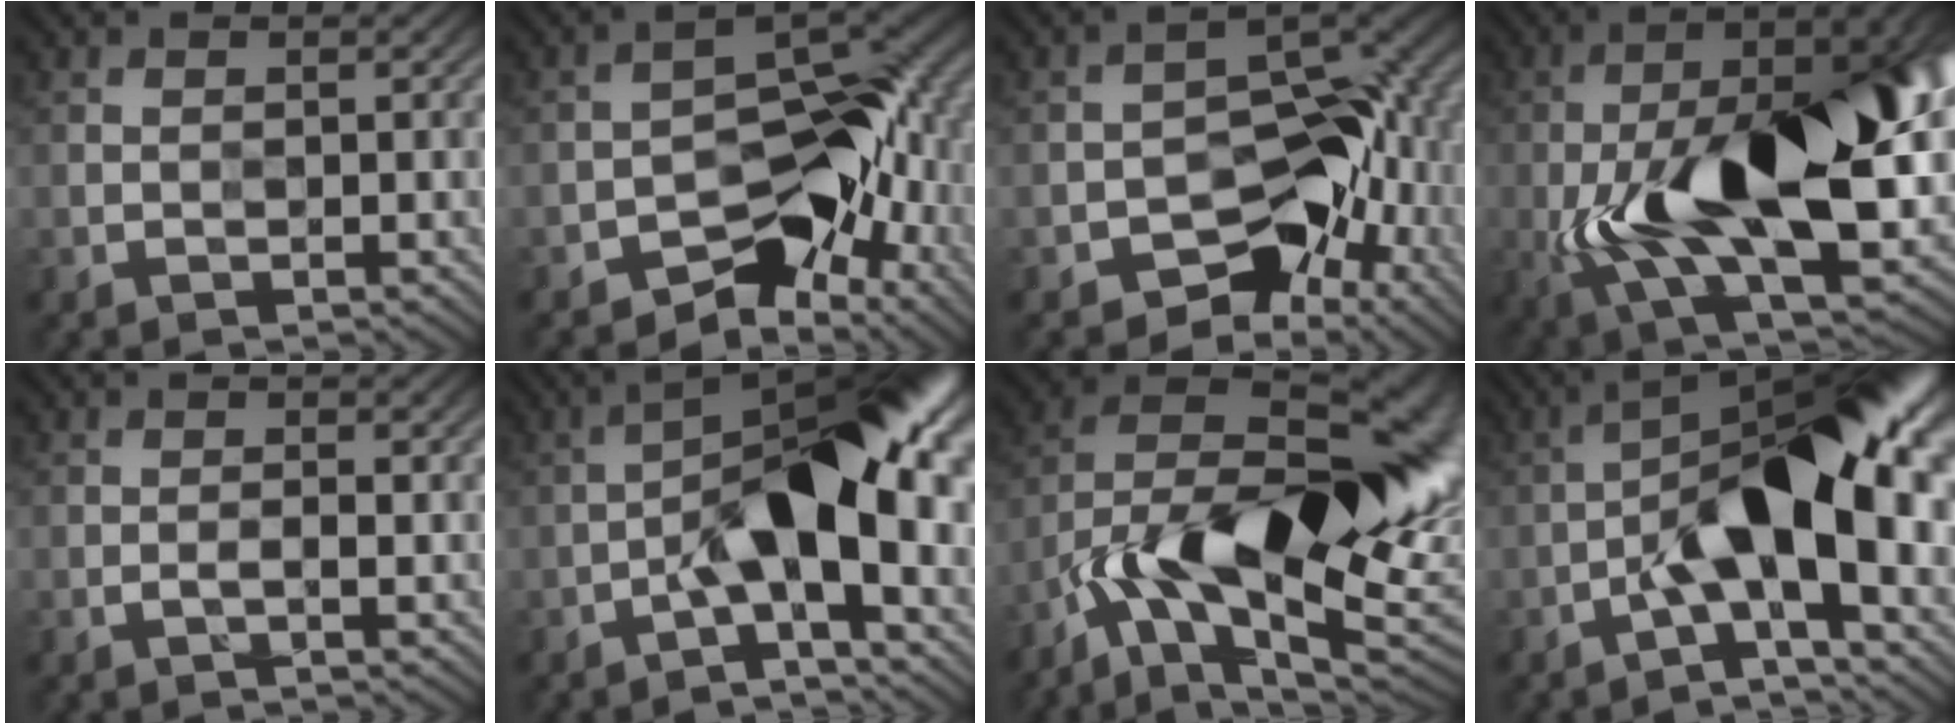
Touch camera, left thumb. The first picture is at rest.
{"total": 10.0, "force": [-5.0, 5.8, 6.4], "torque": [-0.067, -0.003, -0.090]}
{"total": 10.2, "force": [-4.2, 6.8, 6.4], "torque": [-0.068, -0.008, -0.072]}
{"total": 19.0, "force": [-2.3, 7.5, 17.3], "torque": [-0.300, 0.006, -0.039]}
{"total": 1.2, "force": [-0.3, 0.1, 1.2], "torque": [-0.020, 0.002, -0.008]}
{"total": 11.6, "force": [-2.3, 4.1, 10.6], "torque": [-0.172, 0.023, -0.041]}
{"total": 18.1, "force": [-5.4, 8.2, 15.1], "torque": [-0.249, 0.003, -0.100]}
{"total": 12.9, "force": [-2.4, 4.5, 11.9], "torque": [-0.192, 0.022, -0.042]}